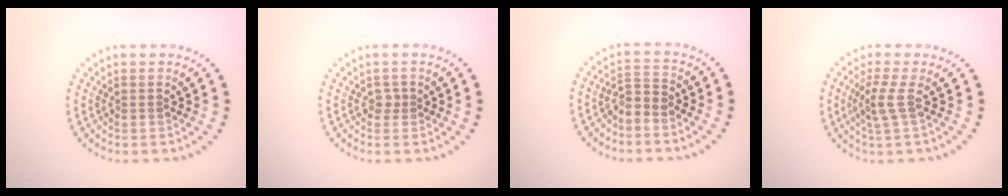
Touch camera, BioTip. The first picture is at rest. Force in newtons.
{"total": 0.7, "press": 0.6, "slide": 0.4}
{"total": 2.0, "press": 1.3, "slide": 1.5}
{"total": 2.1, "press": 1.5, "slide": 1.4}